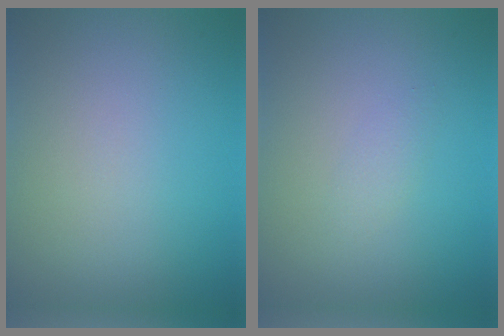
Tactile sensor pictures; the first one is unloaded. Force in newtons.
{"total": 0.8, "press": 0.8, "slide": 0.1}